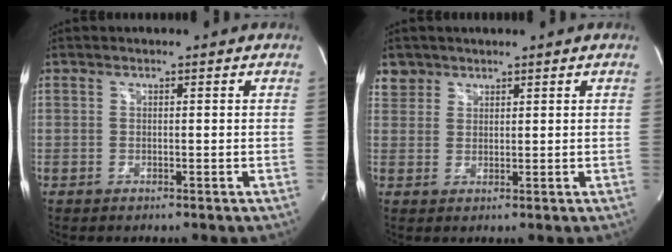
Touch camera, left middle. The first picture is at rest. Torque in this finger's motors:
{"motor_torque": [0.08, -0.12, 0.09, 0.01]}